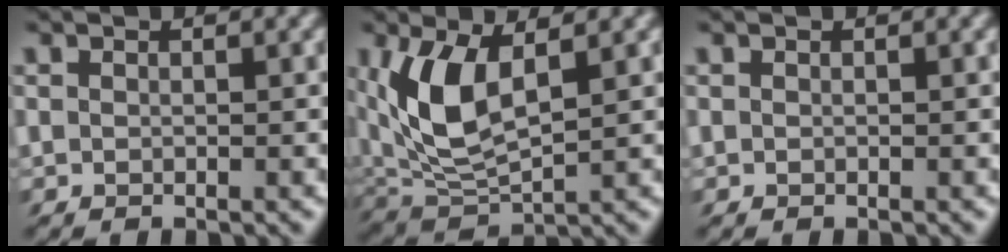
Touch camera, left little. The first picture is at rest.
{"total": 6.7, "force": [1.1, 2.4, 6.2], "torque": [-0.142, -0.001, 0.016]}
{"total": 0.0}